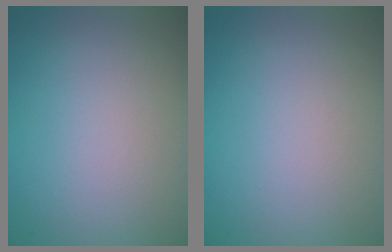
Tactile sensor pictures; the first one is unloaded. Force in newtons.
{"total": 0.0}